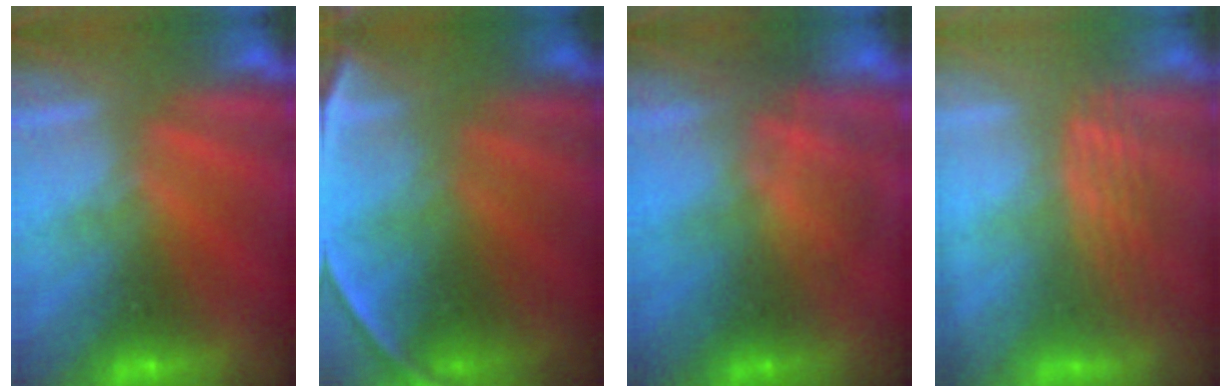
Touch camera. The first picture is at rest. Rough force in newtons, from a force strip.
{"total": 9.3}
{"total": 2.9}
{"total": 3.1}